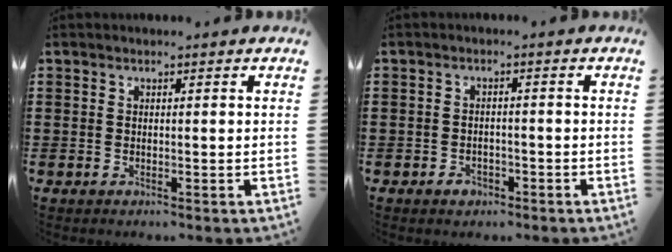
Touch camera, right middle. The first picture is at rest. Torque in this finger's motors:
{"motor_torque": [0.70, -0.29, 0.01, 0.01]}